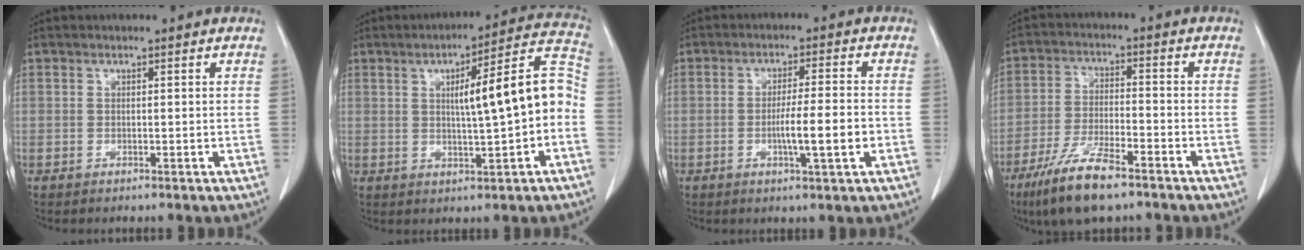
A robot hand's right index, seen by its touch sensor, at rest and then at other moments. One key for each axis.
{"total": 12.3, "fx": -0.3, "fy": 1.2, "fz": 12.2, "tx": -0.165, "ty": 0.031, "tz": -0.003}
{"total": 6.7, "fx": -1.8, "fy": 0.0, "fz": 6.4, "tx": -0.105, "ty": -0.004, "tz": -0.029}
{"total": 10.8, "fx": -7.5, "fy": 2.1, "fz": 7.5, "tx": -0.149, "ty": -0.022, "tz": -0.136}